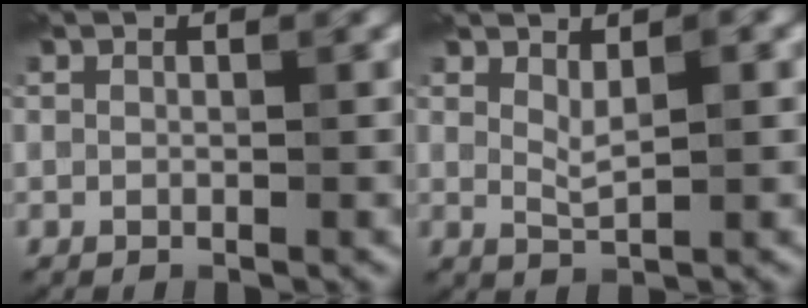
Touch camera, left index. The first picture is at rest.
{"total": 1.6, "force": [0.5, 0.4, 1.5], "torque": [-0.030, -0.002, 0.019]}